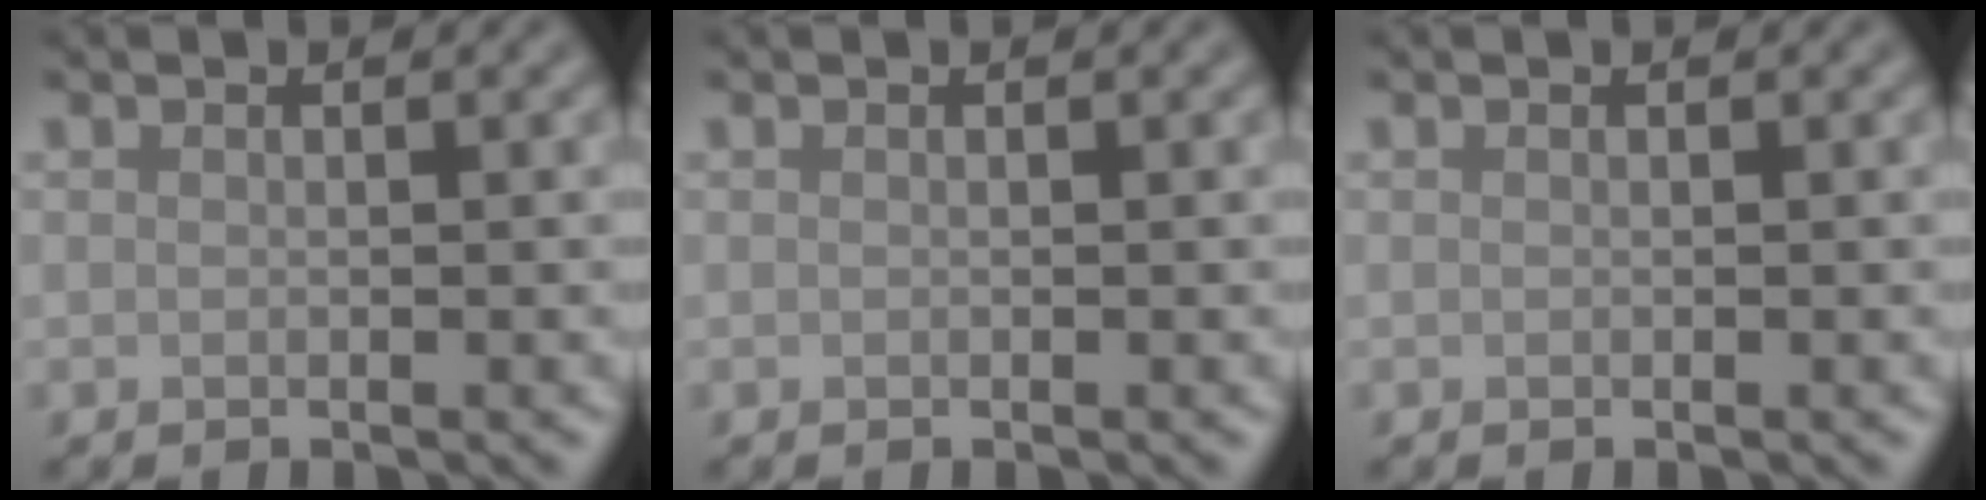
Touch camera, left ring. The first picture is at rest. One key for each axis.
{"total": 0.0}
{"total": 0.0}